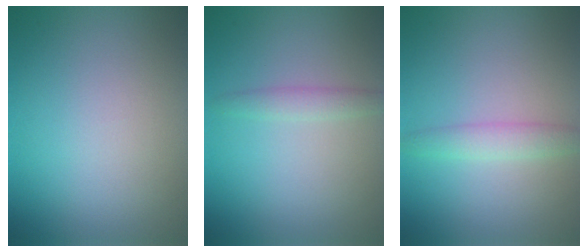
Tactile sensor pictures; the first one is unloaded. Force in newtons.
{"total": 1.4, "press": 1.4, "slide": 0.0}
{"total": 2.0, "press": 2.0, "slide": 0.2}